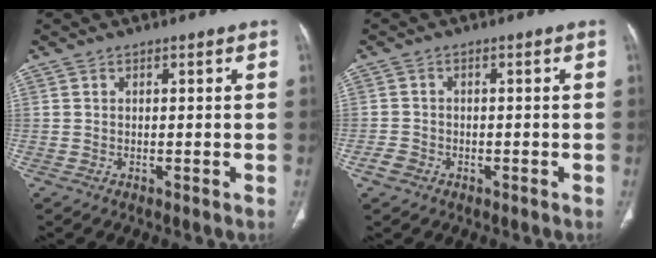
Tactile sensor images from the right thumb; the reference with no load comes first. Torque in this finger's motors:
{"motor_torque": [0.61, 0.33, 0.07, -0.53, 0.00]}